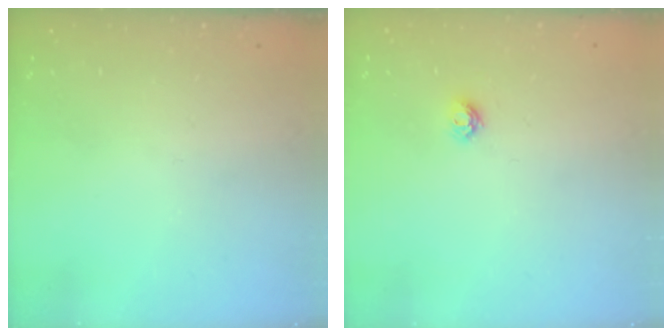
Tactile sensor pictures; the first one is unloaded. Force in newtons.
{"total": 3.5, "press": 3.4, "slide": 0.4}